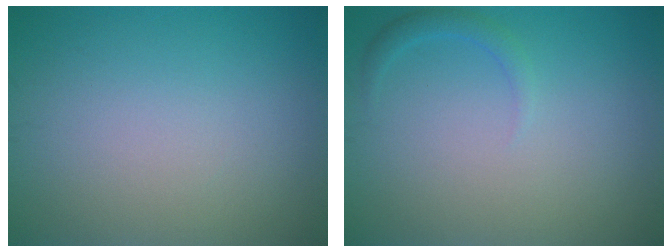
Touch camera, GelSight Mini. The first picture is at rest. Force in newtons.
{"total": 1.2, "press": 1.2, "slide": 0.1}